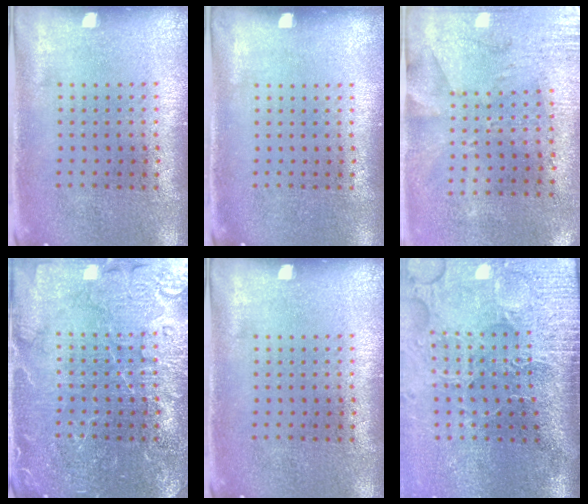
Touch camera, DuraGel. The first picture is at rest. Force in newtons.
{"total": 0.0}
{"total": 2.8, "press": 2.3, "slide": 1.7}
{"total": 4.3, "press": 4.2, "slide": 0.7}
{"total": 0.0}
{"total": 5.1, "press": 4.1, "slide": 3.1}